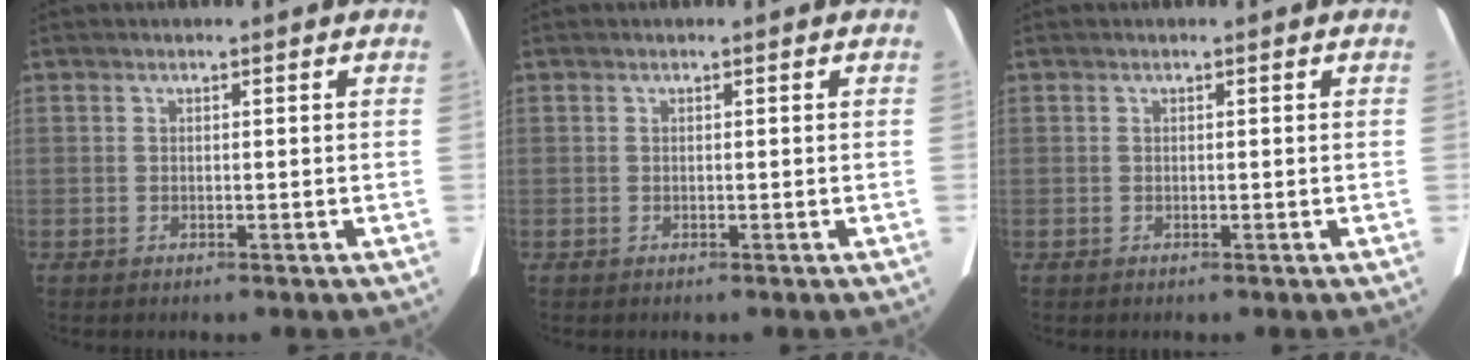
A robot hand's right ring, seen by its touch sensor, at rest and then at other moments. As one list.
[{"total": 0.0}, {"total": 0.0}]